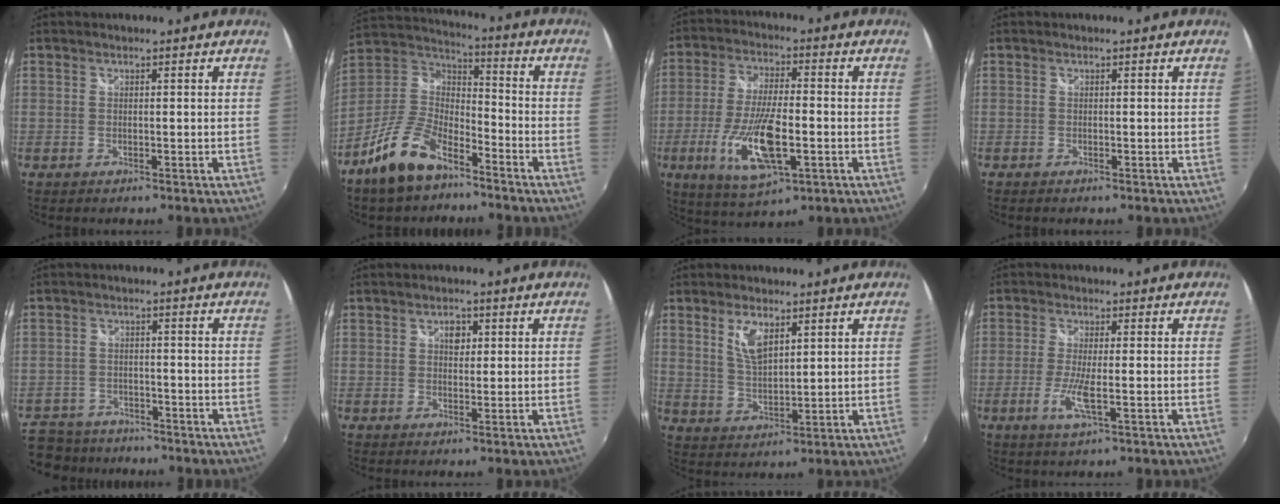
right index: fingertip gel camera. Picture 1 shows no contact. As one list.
[{"total": 14.9, "force": [-9.8, 6.9, 9.0], "torque": [-0.201, 0.001, -0.184]}, {"total": 14.4, "force": [-4.2, 4.8, 12.9], "torque": [-0.260, -0.018, -0.076]}, {"total": 0.5, "force": [-0.5, 0.2, 0.1], "torque": [-0.003, -0.004, -0.012]}, {"total": 10.3, "force": [-8.4, 5.6, 2.2], "torque": [-0.085, 0.005, -0.140]}, {"total": 2.4, "force": [0.7, 1.7, 1.5], "torque": [-0.020, 0.006, 0.010]}, {"total": 6.1, "force": [3.1, 2.6, 4.6], "torque": [-0.084, -0.001, 0.062]}, {"total": 5.3, "force": [-1.8, 0.5, 5.0], "torque": [-0.108, -0.010, -0.036]}]